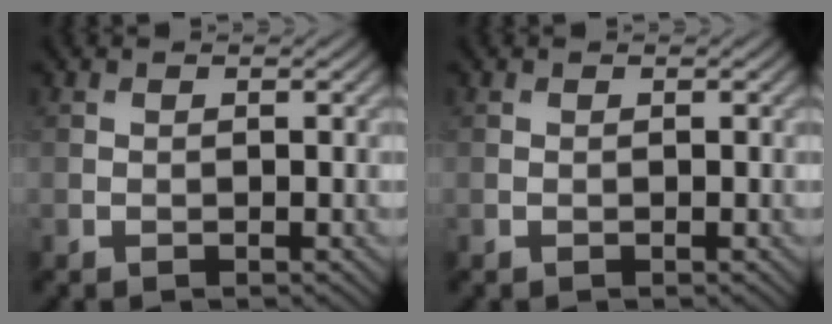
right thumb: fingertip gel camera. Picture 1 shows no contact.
{"total": 0.0}